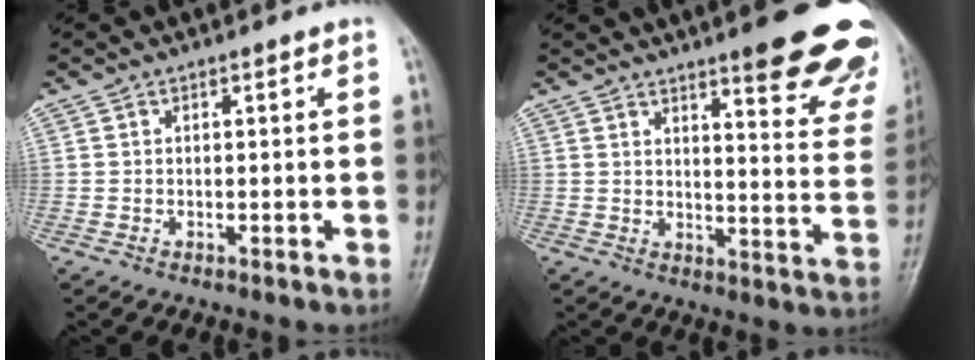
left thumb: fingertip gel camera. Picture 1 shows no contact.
{"total": 19.3, "force": [13.3, 4.3, 13.2], "torque": [-0.126, -0.070, 0.157]}